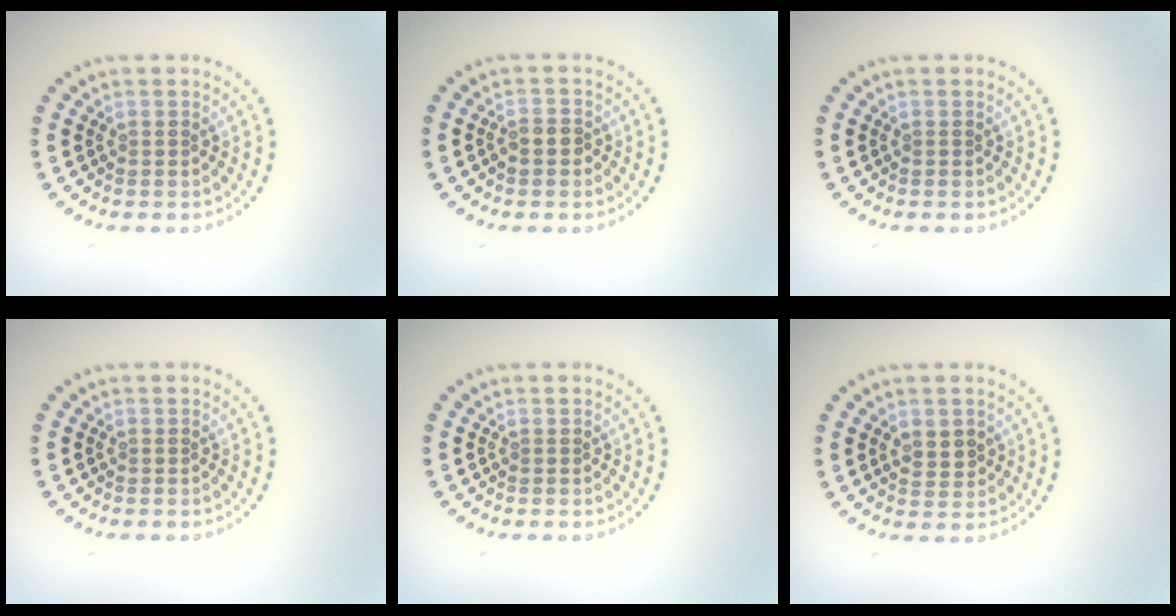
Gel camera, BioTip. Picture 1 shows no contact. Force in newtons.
{"total": 1.6, "press": 1.5, "slide": 0.7}
{"total": 0.0}
{"total": 0.0}
{"total": 0.0}
{"total": 1.6, "press": 1.5, "slide": 0.5}